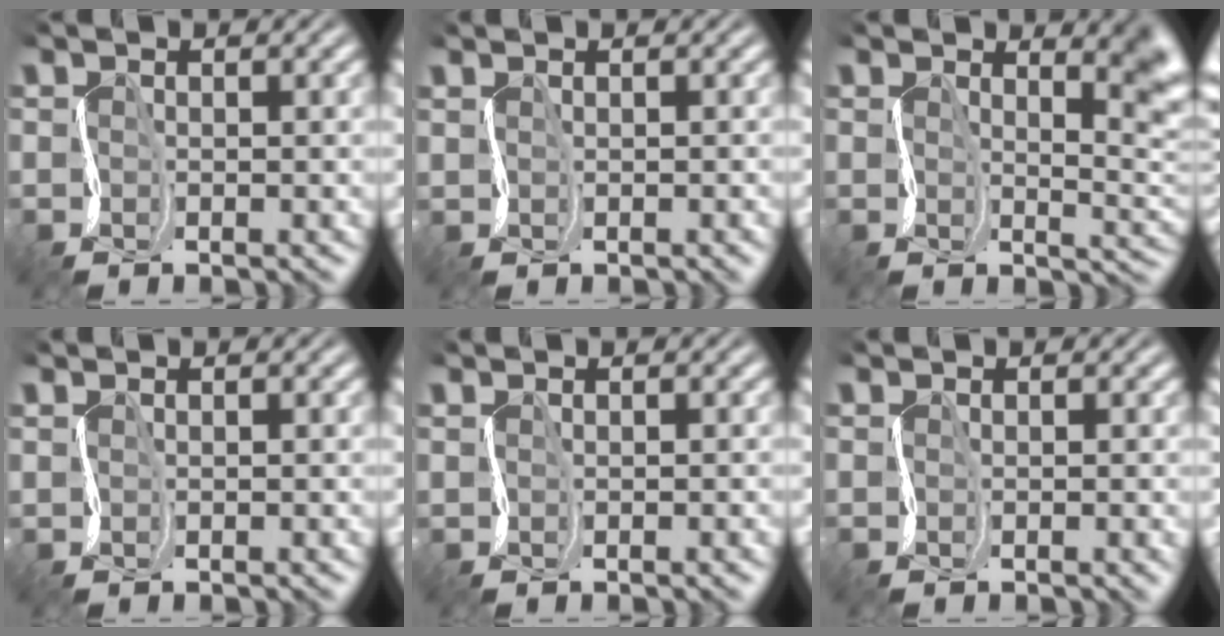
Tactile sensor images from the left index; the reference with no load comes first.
{"total": 0.9, "force": [0.6, -0.1, -0.6], "torque": [0.012, 0.000, 0.015]}
{"total": 5.1, "force": [1.9, 2.1, 4.3], "torque": [-0.038, -0.004, 0.030]}
{"total": 1.1, "force": [1.0, -0.1, -0.6], "torque": [0.012, -0.001, 0.021]}
{"total": 0.8, "force": [0.7, 0.1, -0.2], "torque": [0.011, 0.000, 0.016]}
{"total": 0.5, "force": [0.5, 0.1, 0.1], "torque": [0.006, -0.001, 0.010]}